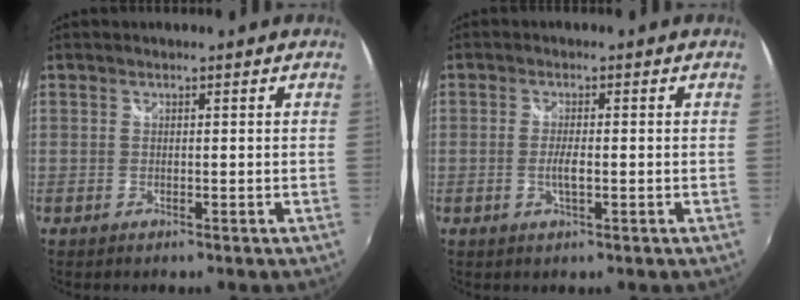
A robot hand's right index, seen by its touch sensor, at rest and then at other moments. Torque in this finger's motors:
{"motor_torque": [0.41, -0.19, 0.22, 0.06]}